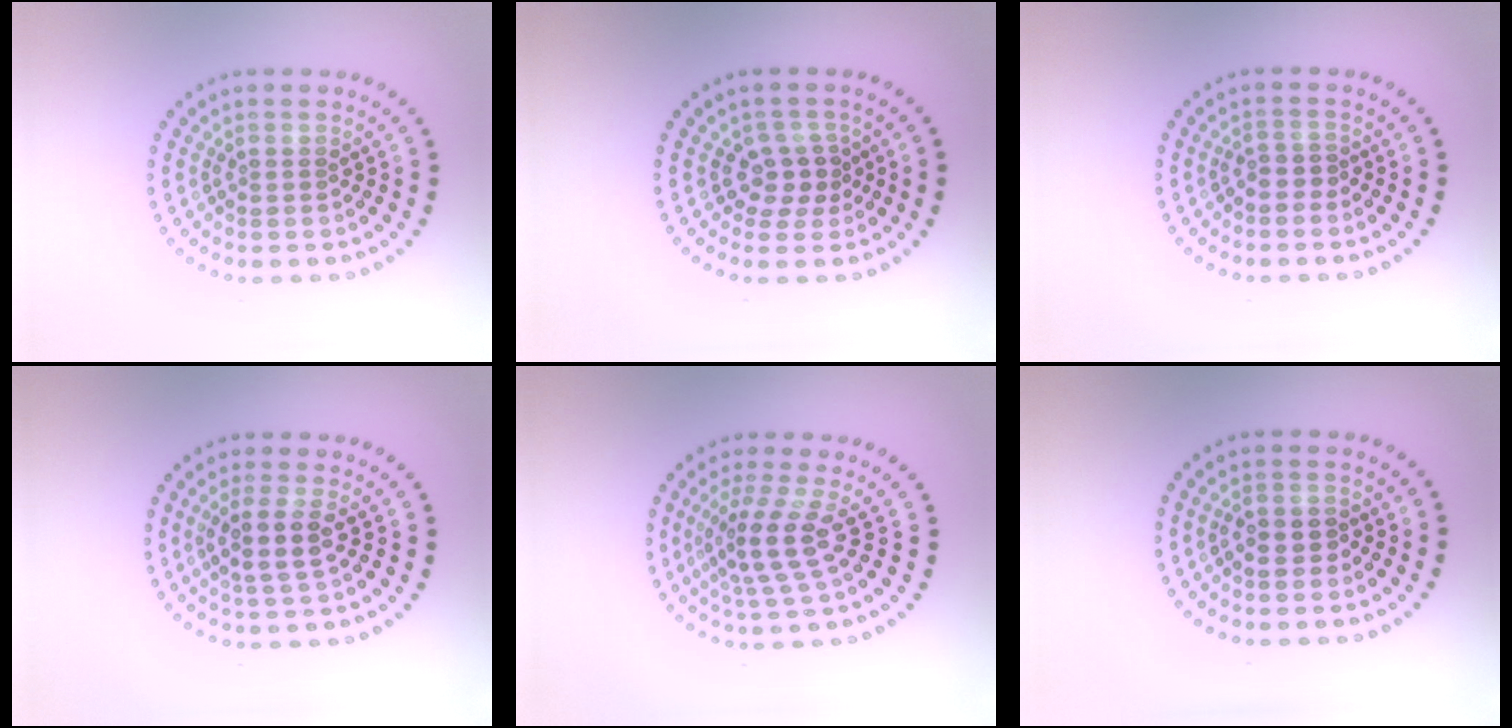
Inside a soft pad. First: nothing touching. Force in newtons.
{"total": 2.3, "press": 2.0, "slide": 1.1}
{"total": 1.2, "press": 0.8, "slide": 0.8}
{"total": 2.7, "press": 2.3, "slide": 1.5}
{"total": 3.6, "press": 2.5, "slide": 2.5}
{"total": 1.3, "press": 1.2, "slide": 0.5}